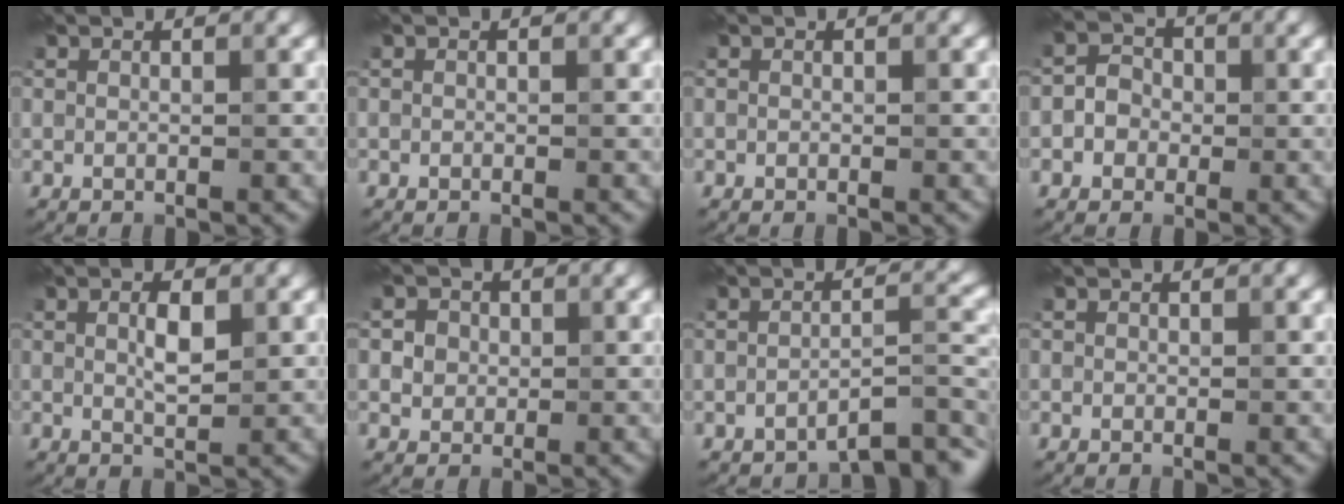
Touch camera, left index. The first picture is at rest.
{"total": 0.0}
{"total": 0.0}
{"total": 2.2, "force": [-0.6, 2.0, 0.8], "torque": [-0.002, 0.004, -0.019]}
{"total": 2.3, "force": [0.5, 0.9, 2.1], "torque": [-0.042, 0.000, 0.010]}
{"total": 3.1, "force": [0.8, 2.8, 1.2], "torque": [-0.009, 0.008, 0.004]}
{"total": 4.0, "force": [-3.3, 0.9, 2.1], "torque": [-0.026, 0.004, -0.054]}
{"total": 0.0}